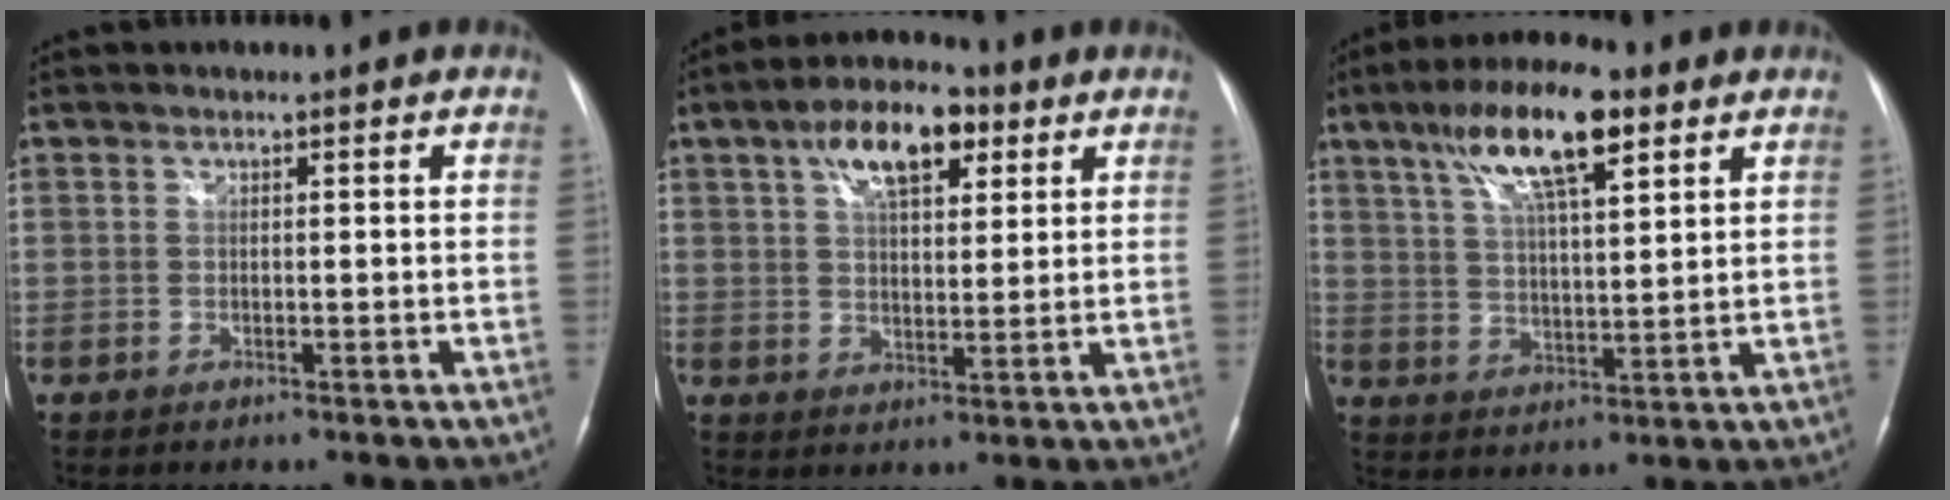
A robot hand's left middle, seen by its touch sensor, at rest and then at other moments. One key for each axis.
{"total": 10.0, "fx": 4.9, "fy": 4.2, "fz": 7.6, "tx": -0.133, "ty": 0.023, "tz": 0.083}
{"total": 13.0, "fx": 7.4, "fy": 3.0, "fz": 10.2, "tx": -0.188, "ty": 0.017, "tz": 0.130}